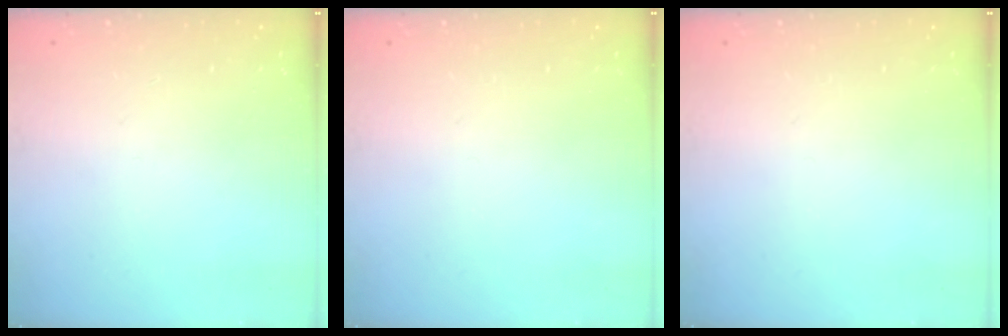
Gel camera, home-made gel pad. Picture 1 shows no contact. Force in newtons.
{"total": 0.0}
{"total": 0.0}